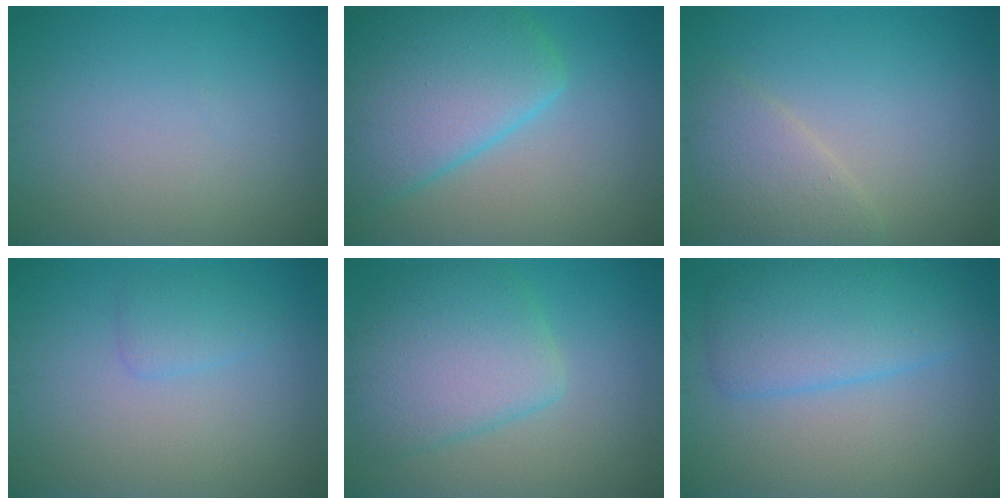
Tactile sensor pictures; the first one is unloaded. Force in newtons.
{"total": 8.8, "press": 8.8, "slide": 0.4}
{"total": 2.9, "press": 2.9, "slide": 0.1}
{"total": 1.5, "press": 1.5, "slide": 0.1}
{"total": 6.3, "press": 6.3, "slide": 0.3}
{"total": 5.4, "press": 5.4, "slide": 0.3}